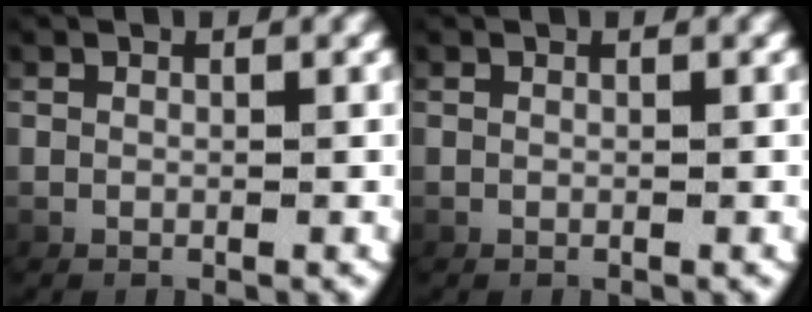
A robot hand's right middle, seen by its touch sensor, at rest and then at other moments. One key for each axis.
{"total": 0.0}